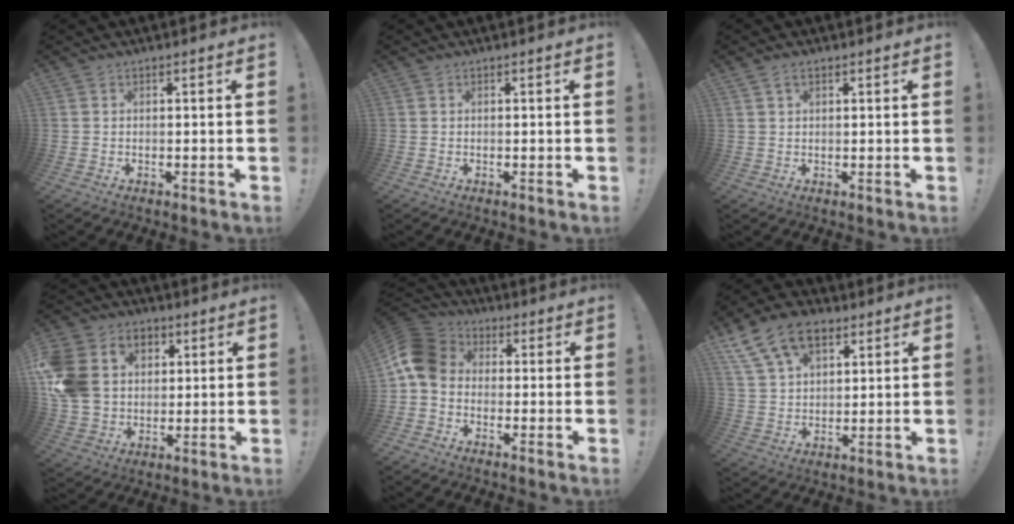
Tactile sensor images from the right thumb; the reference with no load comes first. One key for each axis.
{"total": 0.0}
{"total": 2.5, "fx": 1.5, "fy": 1.0, "fz": 1.7, "tx": -0.026, "ty": -0.003, "tz": 0.026}
{"total": 17.4, "fx": 3.5, "fy": 14.4, "fz": 9.2, "tx": -0.168, "ty": -0.005, "tz": 0.072}
{"total": 10.4, "fx": -0.6, "fy": 8.2, "fz": 6.4, "tx": -0.126, "ty": 0.021, "tz": -0.005}
{"total": 15.0, "fx": 8.1, "fy": 9.4, "fz": 8.3, "tx": -0.136, "ty": -0.034, "tz": 0.156}